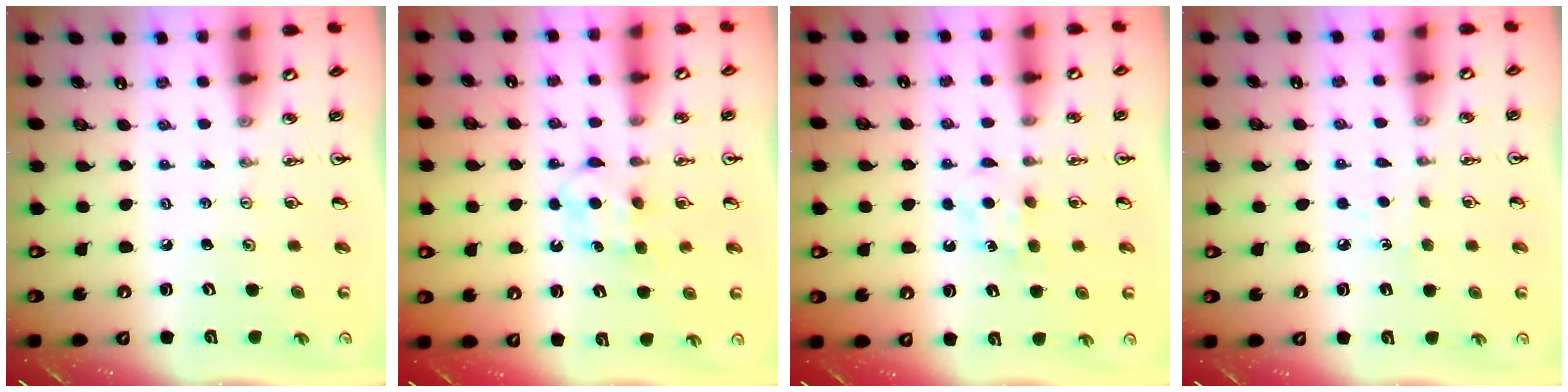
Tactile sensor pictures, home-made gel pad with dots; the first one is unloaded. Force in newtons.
{"total": 5.5, "press": 5.5, "slide": 0.9}
{"total": 4.7, "press": 4.6, "slide": 0.6}
{"total": 5.6, "press": 5.6, "slide": 0.6}